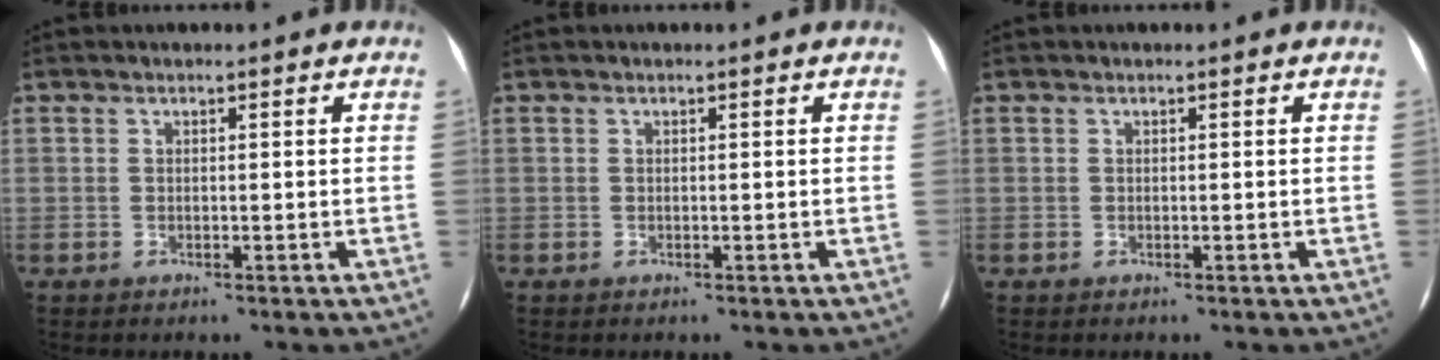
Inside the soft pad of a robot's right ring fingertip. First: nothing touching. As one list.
[{"total": 0.0}, {"total": 0.0}]